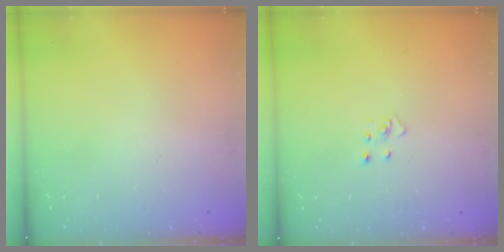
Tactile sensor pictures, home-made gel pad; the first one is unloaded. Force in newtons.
{"total": 3.1, "press": 3.1, "slide": 0.2}